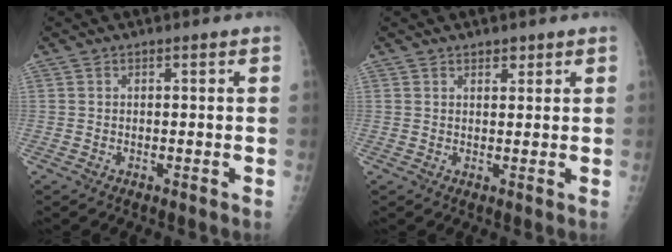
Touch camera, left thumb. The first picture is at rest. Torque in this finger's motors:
{"motor_torque": [-0.07, 0.09, -0.38, -0.15, 0.03]}